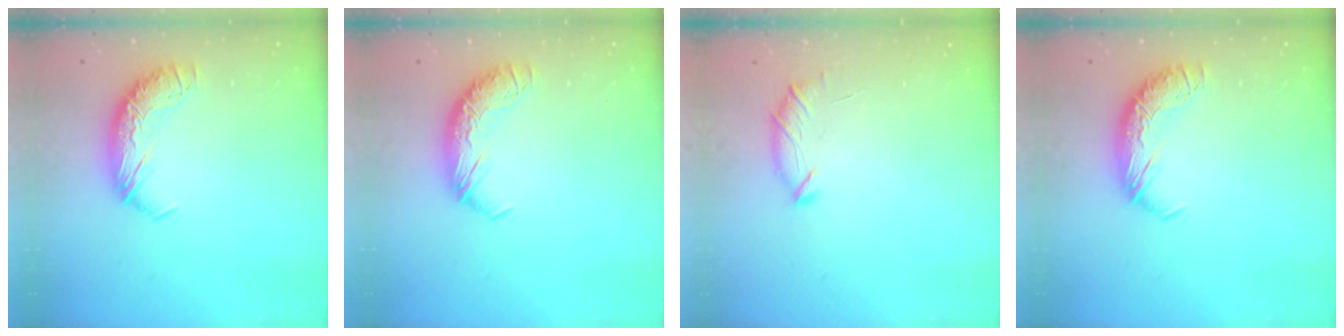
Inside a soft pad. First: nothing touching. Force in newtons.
{"total": 0.0}
{"total": 6.0, "press": 6.0, "slide": 0.8}
{"total": 0.0}